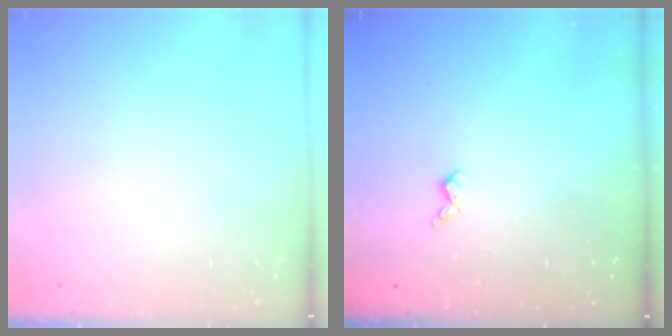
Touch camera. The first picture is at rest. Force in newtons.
{"total": 3.6, "press": 3.6, "slide": 0.6}